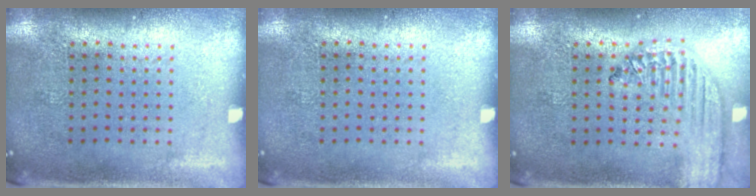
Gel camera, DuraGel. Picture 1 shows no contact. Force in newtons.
{"total": 0.0}
{"total": 2.1, "press": 1.9, "slide": 1.0}